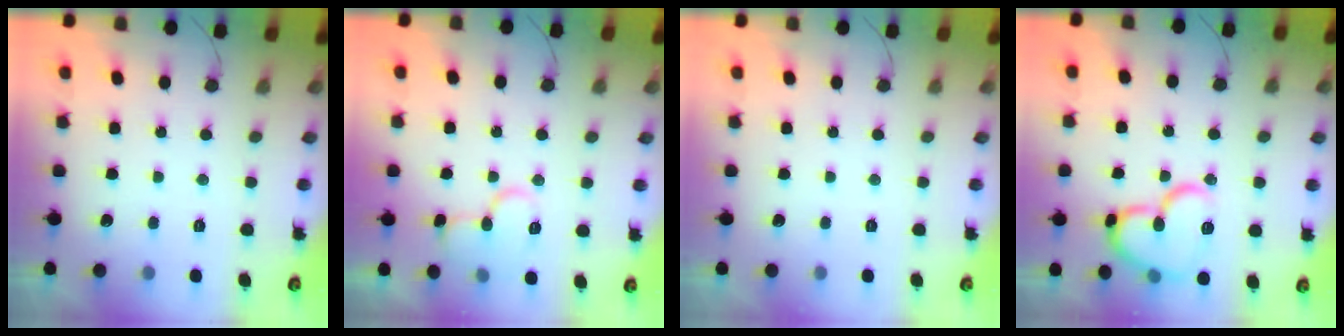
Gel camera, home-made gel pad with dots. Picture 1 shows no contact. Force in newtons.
{"total": 10.7, "press": 10.7, "slide": 0.8}
{"total": 0.0}
{"total": 15.9, "press": 15.8, "slide": 1.7}